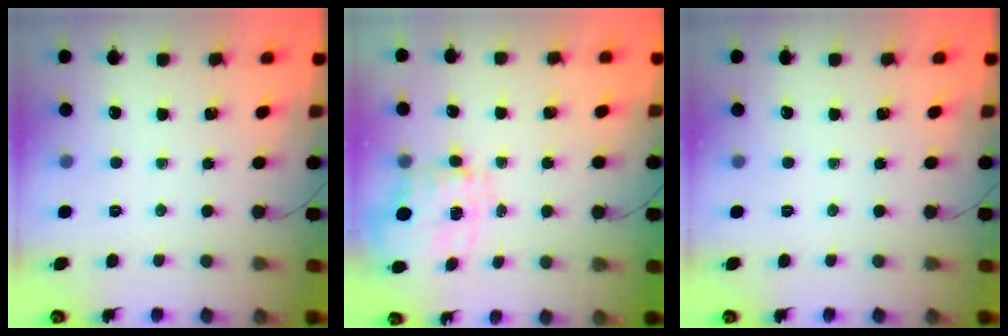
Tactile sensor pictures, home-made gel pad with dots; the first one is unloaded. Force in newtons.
{"total": 3.4, "press": 3.2, "slide": 1.0}
{"total": 0.0}